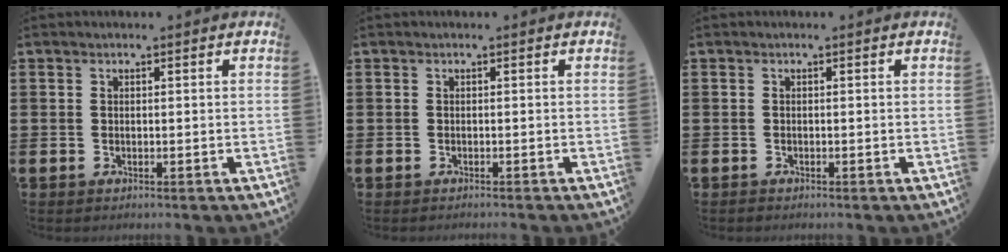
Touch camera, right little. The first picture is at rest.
{"total": 0.0}
{"total": 0.0}